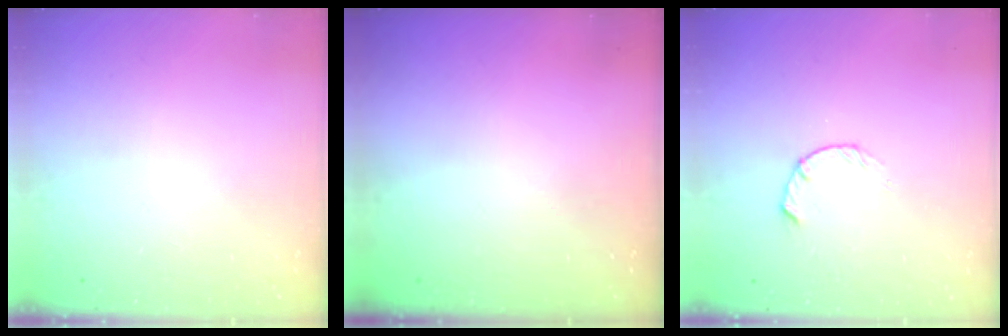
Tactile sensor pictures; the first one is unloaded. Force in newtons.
{"total": 0.0}
{"total": 1.8, "press": 1.8, "slide": 0.3}